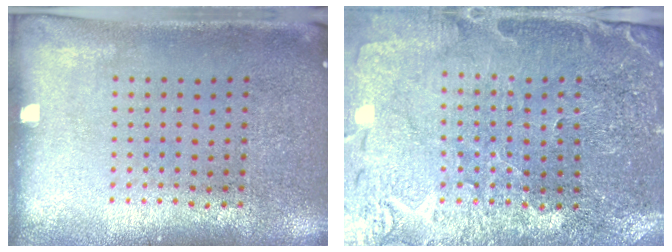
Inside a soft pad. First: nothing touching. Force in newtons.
{"total": 1.3, "press": 1.2, "slide": 0.2}